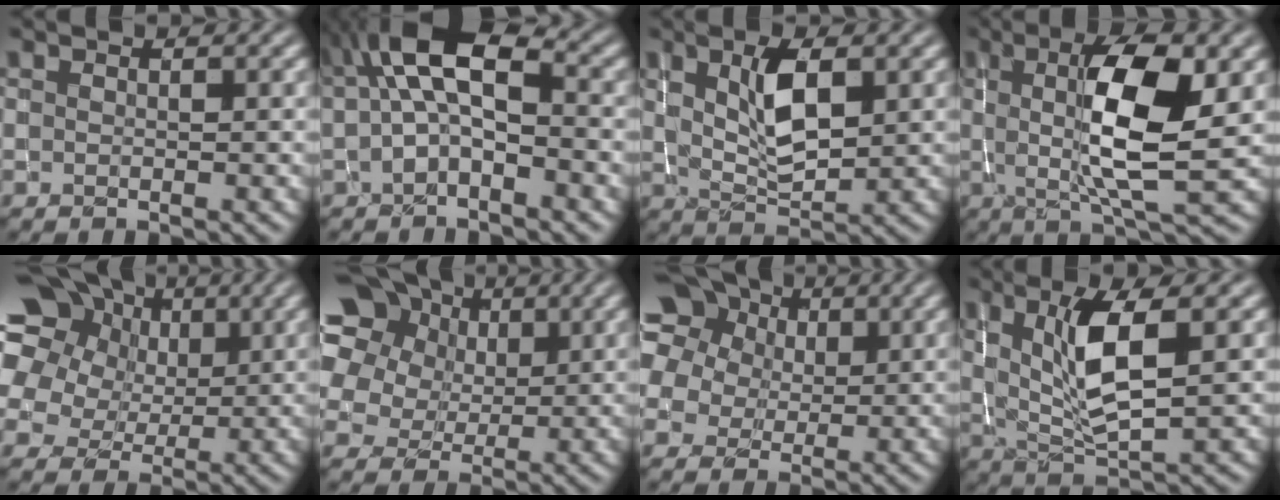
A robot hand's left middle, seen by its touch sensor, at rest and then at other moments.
{"total": 6.3, "force": [0.6, 2.8, 5.7], "torque": [-0.103, 0.018, 0.002]}
{"total": 4.3, "force": [1.3, 1.8, 3.7], "torque": [-0.077, -0.002, 0.026]}
{"total": 8.5, "force": [0.9, 2.2, 8.2], "torque": [-0.129, -0.007, 0.018]}
{"total": 20.1, "force": [8.6, 15.6, 9.2], "torque": [-0.236, 0.051, 0.145]}
{"total": 16.5, "force": [7.7, 12.2, 8.0], "torque": [-0.200, 0.047, 0.144]}
{"total": 15.2, "force": [7.6, 11.2, 6.8], "torque": [-0.179, 0.046, 0.130]}
{"total": 5.6, "force": [1.3, 1.3, 5.3], "torque": [-0.099, -0.007, 0.031]}